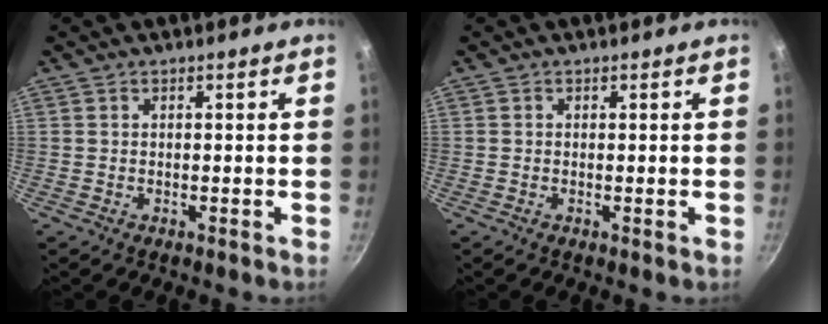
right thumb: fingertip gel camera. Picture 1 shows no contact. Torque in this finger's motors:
{"motor_torque": [0.67, -0.09, 0.39, 0.03, -0.08]}